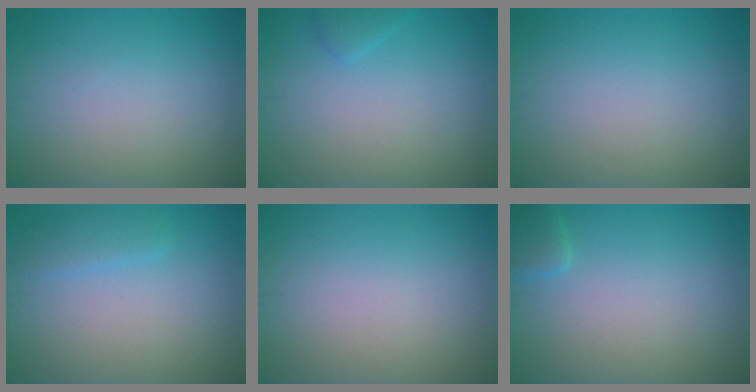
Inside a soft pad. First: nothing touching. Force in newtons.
{"total": 1.0, "press": 1.0, "slide": 0.1}
{"total": 0.0}
{"total": 1.7, "press": 1.7, "slide": 0.1}
{"total": 0.0}
{"total": 1.6, "press": 1.6, "slide": 0.1}